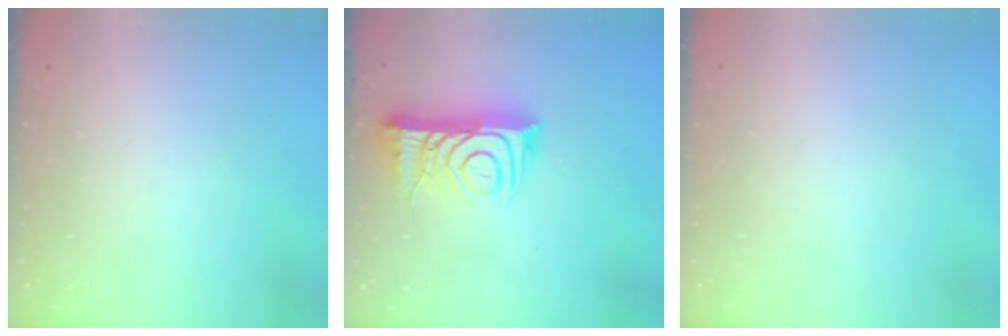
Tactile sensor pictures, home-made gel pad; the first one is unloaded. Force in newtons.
{"total": 12.1, "press": 12.0, "slide": 0.9}
{"total": 1.7, "press": 1.7, "slide": 0.1}